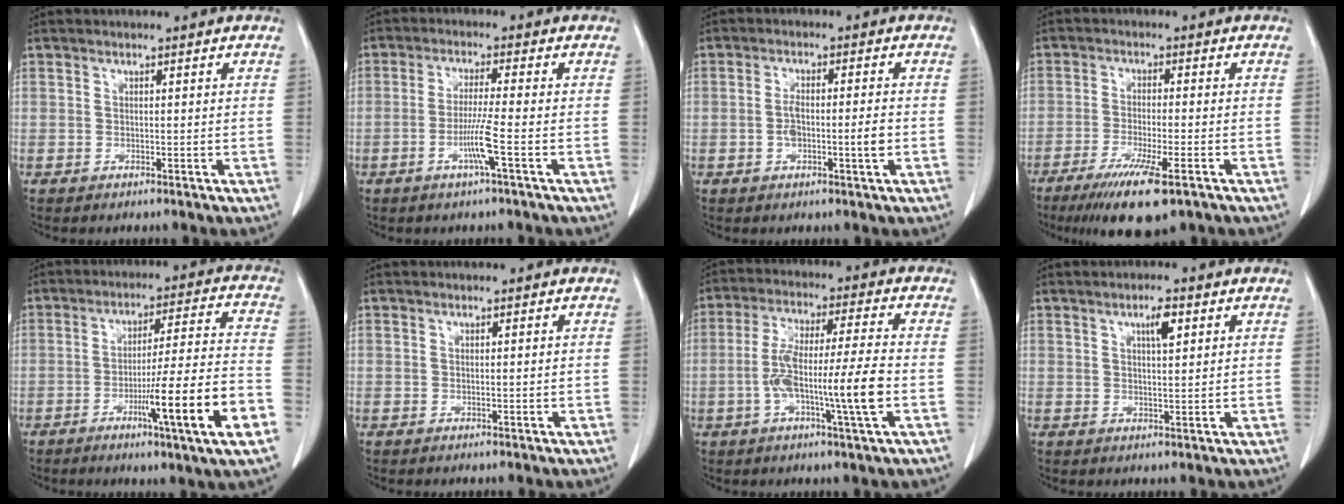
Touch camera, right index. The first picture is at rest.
{"total": 5.0, "force": [-1.9, -1.0, 4.5], "torque": [-0.089, -0.010, -0.040]}
{"total": 4.8, "force": [-1.0, 0.7, 4.6], "torque": [-0.090, 0.003, -0.017]}
{"total": 10.2, "force": [-6.5, 1.3, 7.8], "torque": [-0.128, -0.025, -0.101]}
{"total": 15.0, "force": [-6.0, -0.8, 13.8], "torque": [-0.218, -0.011, -0.093]}
{"total": 0.0}
{"total": 11.9, "force": [-2.9, 0.0, 11.5], "torque": [-0.214, 0.002, -0.057]}
{"total": 3.2, "force": [1.5, 0.7, 2.8], "torque": [-0.044, 0.000, 0.024]}